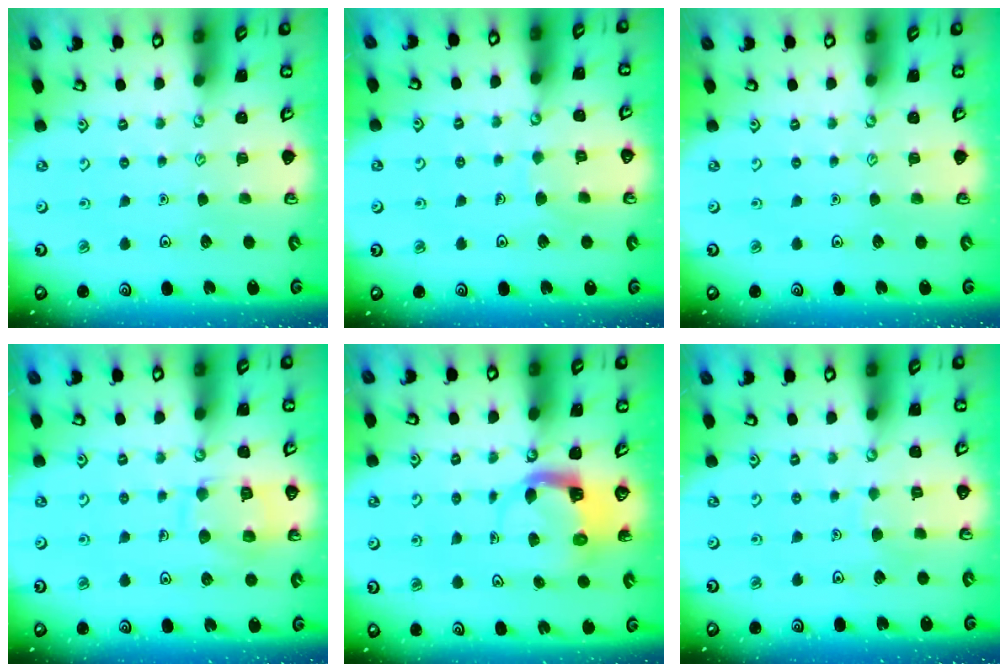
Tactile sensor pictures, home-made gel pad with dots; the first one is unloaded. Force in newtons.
{"total": 5.7, "press": 5.7, "slide": 0.5}
{"total": 0.0}
{"total": 11.6, "press": 11.6, "slide": 1.1}
{"total": 4.7, "press": 4.7, "slide": 0.5}
{"total": 3.8, "press": 3.8, "slide": 0.2}